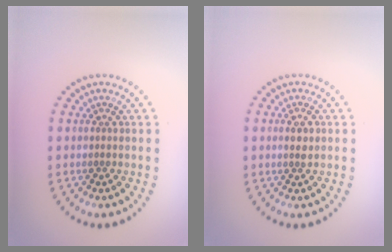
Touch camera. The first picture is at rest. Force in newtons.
{"total": 1.0, "press": 1.0, "slide": 0.1}